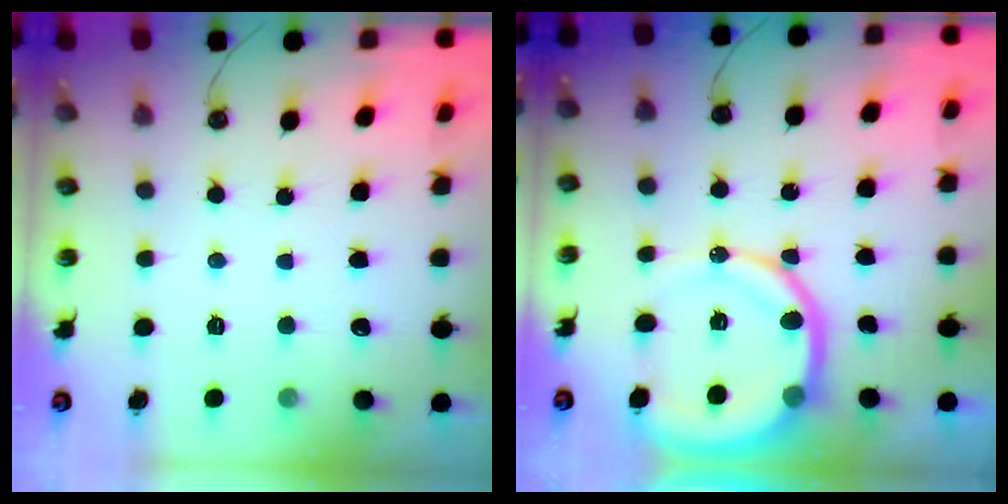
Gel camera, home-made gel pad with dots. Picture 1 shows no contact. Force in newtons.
{"total": 14.1, "press": 13.9, "slide": 2.0}